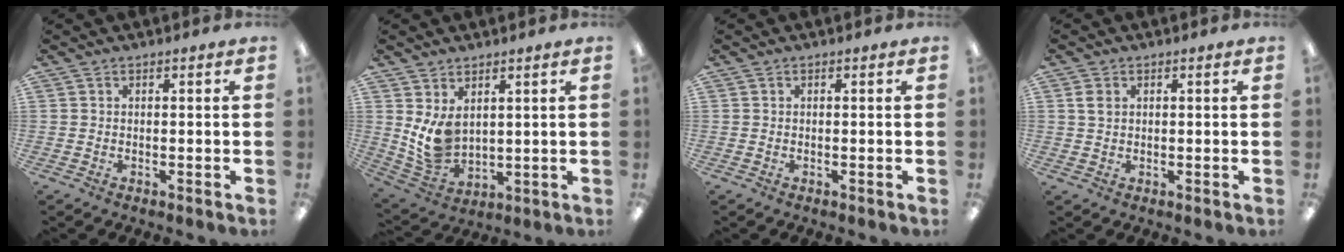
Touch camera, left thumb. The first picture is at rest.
{"total": 8.3, "force": [3.1, 5.6, 5.3], "torque": [-0.118, -0.019, 0.059]}
{"total": 0.0}
{"total": 2.2, "force": [0.8, 1.6, 1.4], "torque": [-0.022, 0.002, 0.012]}